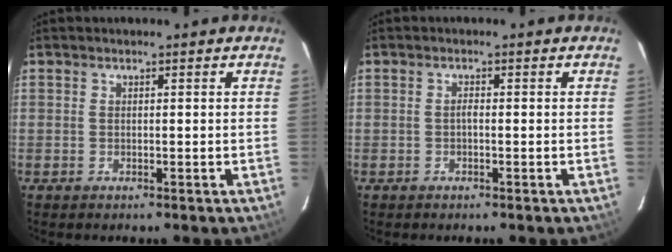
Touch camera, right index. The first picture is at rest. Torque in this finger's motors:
{"motor_torque": [0.20, 0.10, 0.09, 0.03]}